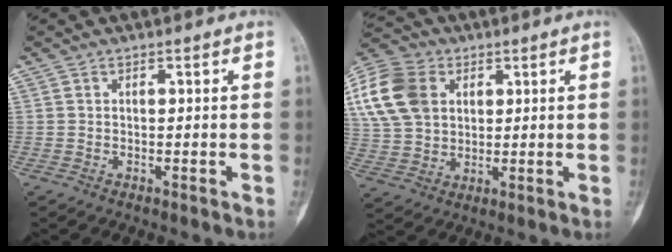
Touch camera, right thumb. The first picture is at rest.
{"total": 16.7, "force": [4.7, 12.4, 10.1], "torque": [-0.211, 0.009, 0.088]}